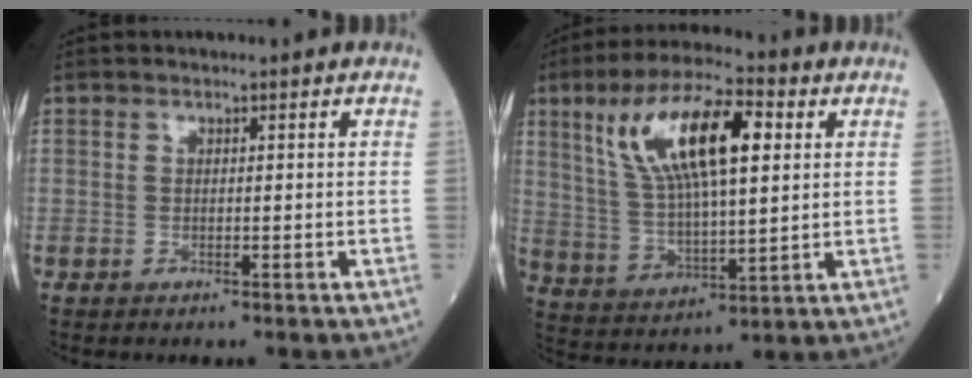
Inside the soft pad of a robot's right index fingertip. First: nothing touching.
{"total": 15.6, "force": [5.4, 4.4, 14.0], "torque": [-0.271, 0.021, 0.101]}